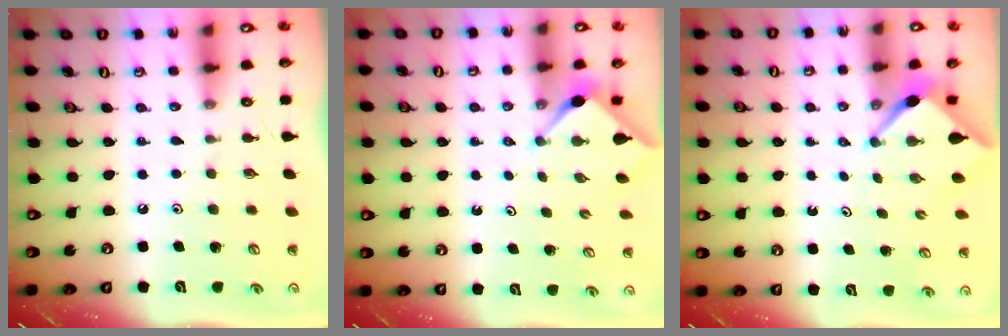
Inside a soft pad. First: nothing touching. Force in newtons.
{"total": 3.0, "press": 3.0, "slide": 0.3}
{"total": 2.6, "press": 2.5, "slide": 0.3}